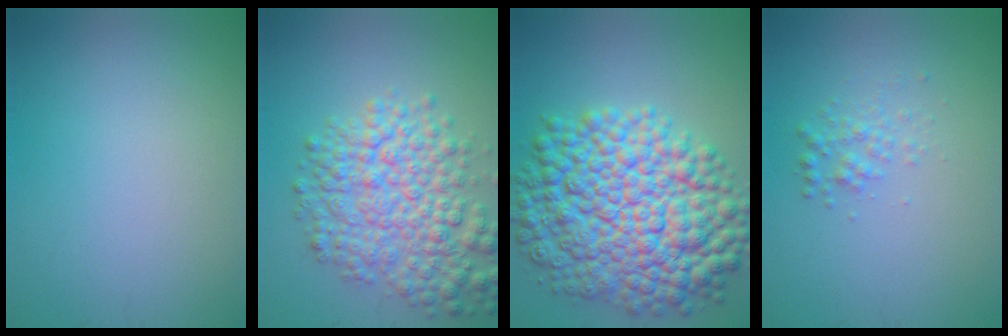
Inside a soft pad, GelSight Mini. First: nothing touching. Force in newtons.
{"total": 7.3, "press": 7.3, "slide": 0.2}
{"total": 13.2, "press": 13.2, "slide": 0.1}
{"total": 1.5, "press": 1.5, "slide": 0.1}